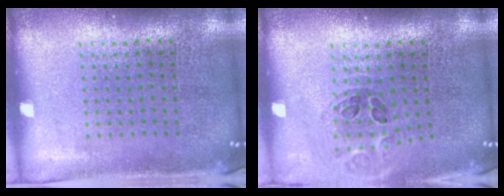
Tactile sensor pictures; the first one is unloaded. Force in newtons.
{"total": 0.9, "press": 0.9, "slide": 0.2}